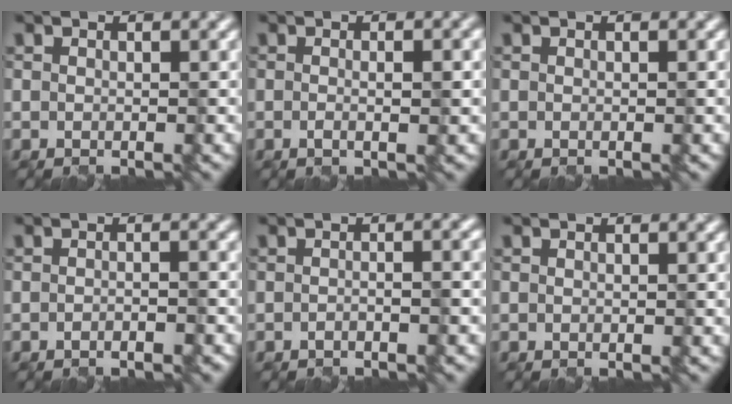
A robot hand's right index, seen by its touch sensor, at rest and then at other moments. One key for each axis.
{"total": 2.7, "fx": -0.1, "fy": 0.9, "fz": 2.6, "tx": -0.025, "ty": 0.003, "tz": -0.008}
{"total": 0.0}
{"total": 2.6, "fx": -1.4, "fy": 1.0, "fz": 2.0, "tx": -0.005, "ty": 0.009, "tz": -0.018}
{"total": 3.9, "fx": -1.0, "fy": 1.9, "fz": 3.3, "tx": -0.006, "ty": 0.010, "tz": -0.027}
{"total": 0.0}